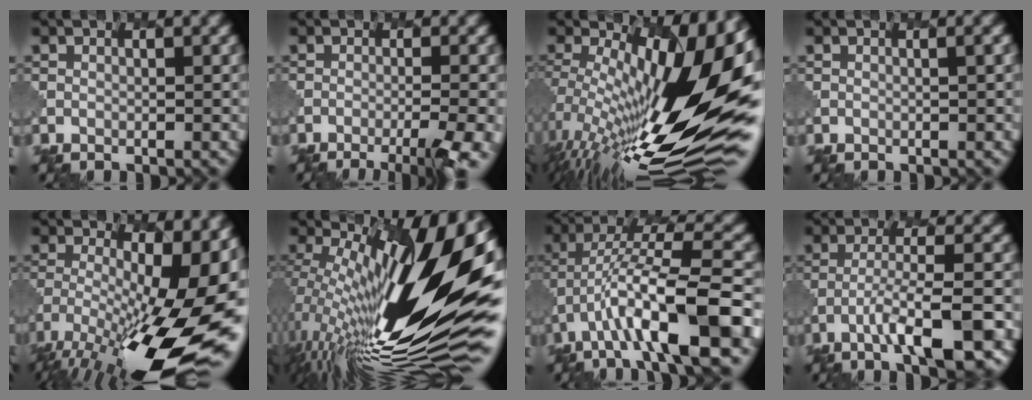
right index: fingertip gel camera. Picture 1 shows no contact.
{"total": 5.6, "force": [-3.4, 1.1, 4.3], "torque": [-0.056, -0.007, -0.048]}
{"total": 18.1, "force": [0.9, 6.3, 17.0], "torque": [-0.274, -0.002, 0.009]}
{"total": 1.0, "force": [0.1, 0.4, 0.9], "torque": [-0.005, 0.000, -0.004]}
{"total": 17.8, "force": [-6.5, 5.1, 15.8], "torque": [-0.251, -0.009, -0.101]}
{"total": 18.8, "force": [2.5, 5.7, 17.7], "torque": [-0.285, -0.007, 0.048]}
{"total": 10.6, "force": [-3.8, 2.6, 9.5], "torque": [-0.170, 0.022, -0.061]}
{"total": 7.1, "force": [-3.2, 1.4, 6.2], "torque": [-0.099, 0.008, -0.051]}